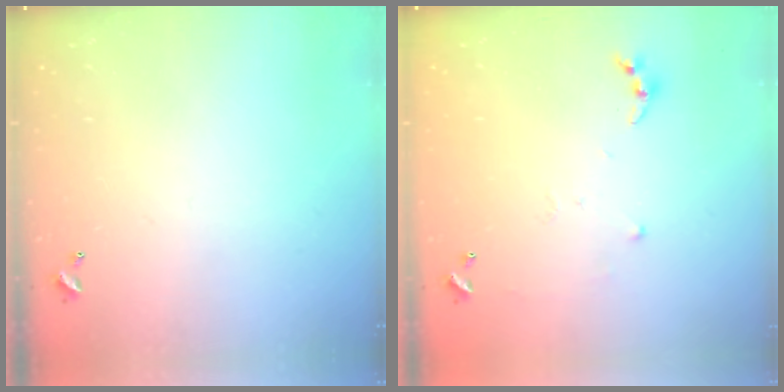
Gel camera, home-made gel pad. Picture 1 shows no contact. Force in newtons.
{"total": 6.1, "press": 6.1, "slide": 0.7}